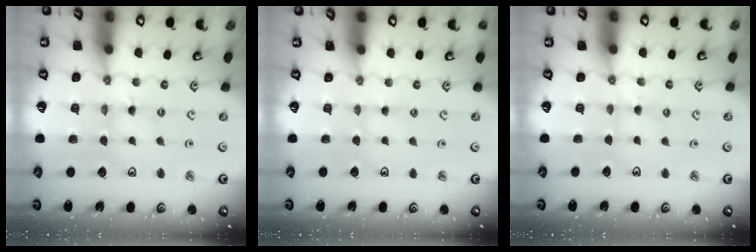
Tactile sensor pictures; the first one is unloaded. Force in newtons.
{"total": 1.0, "press": 1.0, "slide": 0.2}
{"total": 2.3, "press": 2.3, "slide": 0.4}